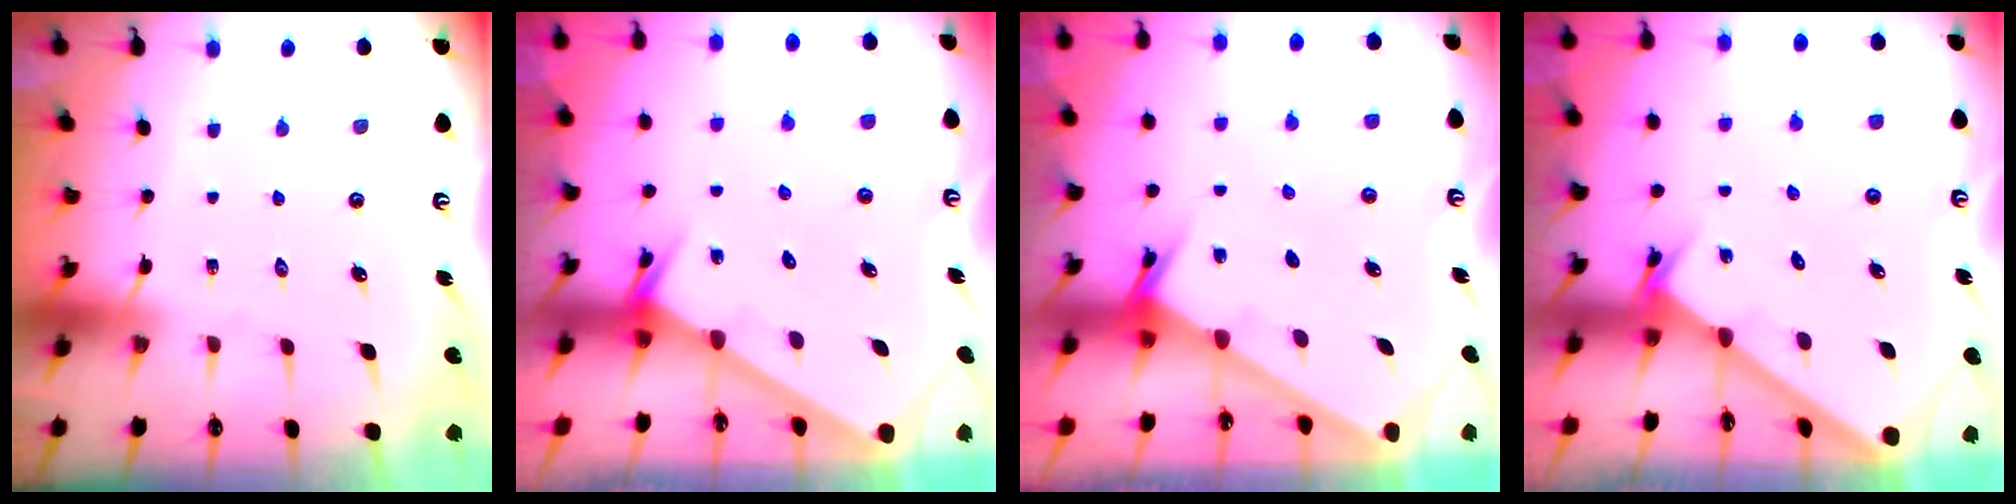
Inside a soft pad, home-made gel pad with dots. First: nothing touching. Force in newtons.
{"total": 2.6, "press": 2.6, "slide": 0.0}
{"total": 2.4, "press": 2.4, "slide": 0.2}
{"total": 1.8, "press": 1.8, "slide": 0.2}